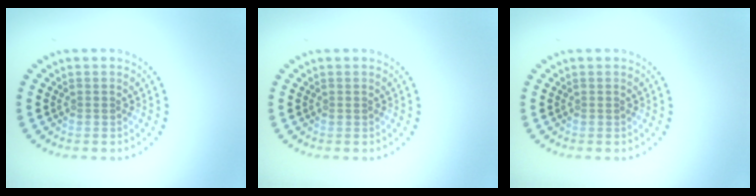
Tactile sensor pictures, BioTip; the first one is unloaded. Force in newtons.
{"total": 0.0}
{"total": 0.0}